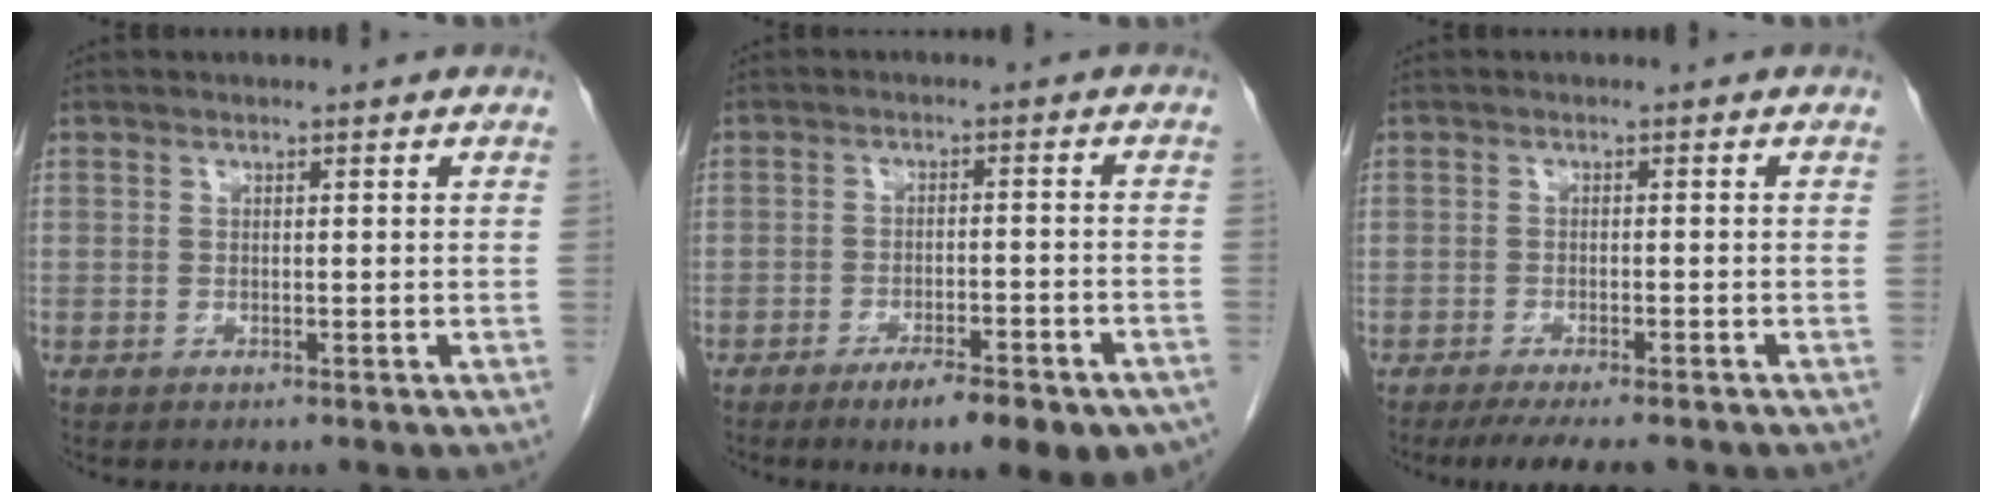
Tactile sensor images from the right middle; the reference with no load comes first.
{"total": 12.0, "force": [-8.5, 2.6, 8.1], "torque": [-0.072, -0.001, -0.116]}
{"total": 7.5, "force": [-6.3, 1.1, 3.9], "torque": [-0.051, -0.012, -0.094]}